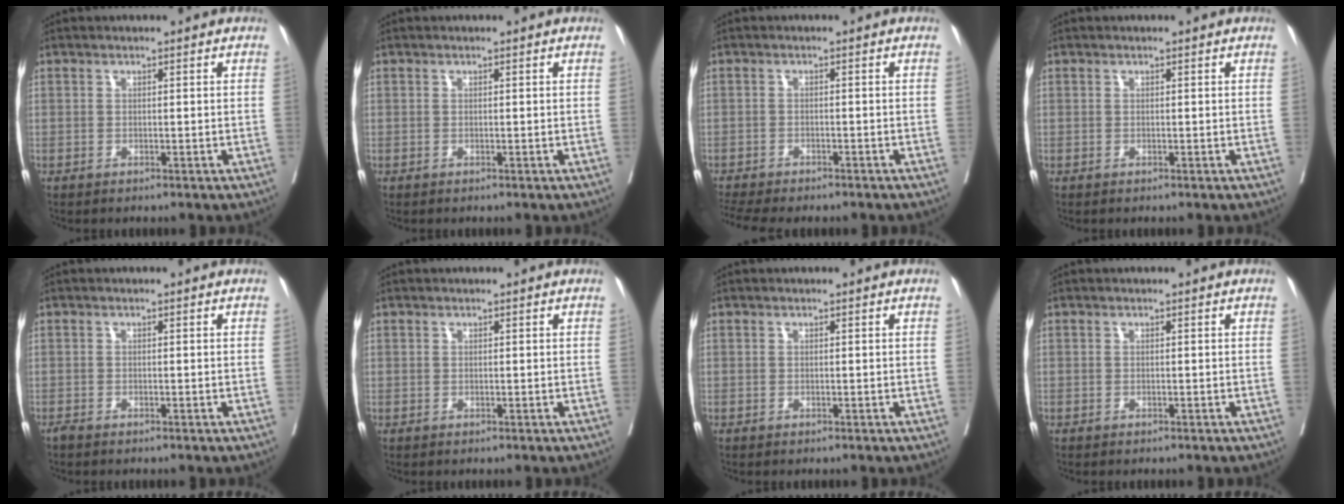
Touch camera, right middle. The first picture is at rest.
{"total": 0.0}
{"total": 9.1, "force": [-7.8, 1.9, 4.2], "torque": [-0.067, 0.000, -0.114]}
{"total": 0.0}
{"total": 0.8, "force": [-0.7, -0.1, 0.3], "torque": [-0.010, -0.003, -0.017]}
{"total": 0.0}
{"total": 0.0}
{"total": 0.0}